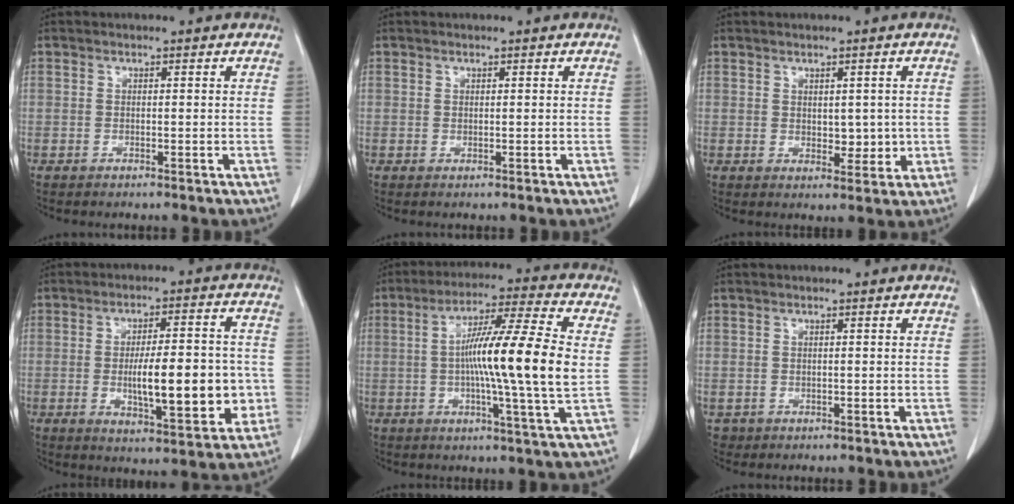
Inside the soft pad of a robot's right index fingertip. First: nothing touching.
{"total": 0.0}
{"total": 3.7, "force": [0.2, 2.3, 3.0], "torque": [-0.035, -0.003, 0.011]}
{"total": 13.8, "force": [-1.8, 3.9, 13.1], "torque": [-0.201, 0.008, -0.022]}
{"total": 15.1, "force": [-0.5, -1.9, 15.0], "torque": [-0.255, -0.005, -0.017]}
{"total": 1.7, "force": [-0.1, 1.6, 0.2], "torque": [-0.001, 0.002, 0.004]}